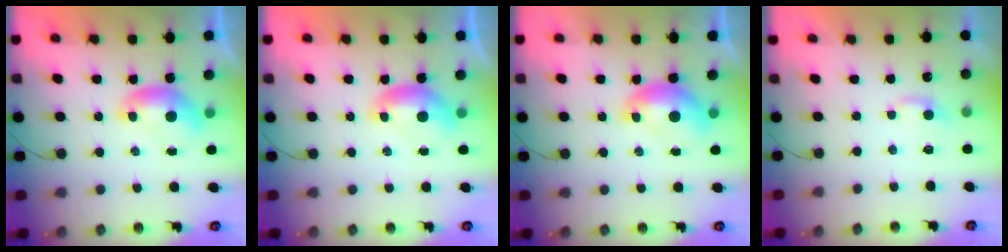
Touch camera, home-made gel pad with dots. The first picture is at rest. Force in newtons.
{"total": 0.0}
{"total": 1.6, "press": 1.5, "slide": 0.2}
{"total": 2.5, "press": 2.4, "slide": 0.4}